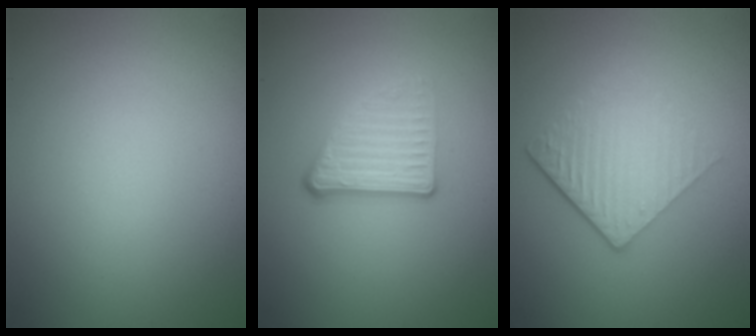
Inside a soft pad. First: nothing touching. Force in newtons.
{"total": 3.7, "press": 2.4, "slide": 2.8}
{"total": 4.4, "press": 2.9, "slide": 3.3}